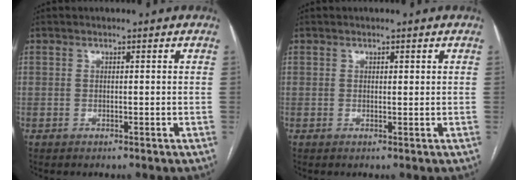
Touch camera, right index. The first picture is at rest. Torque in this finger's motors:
{"motor_torque": [0.23, 0.50, -0.01, 0.00]}